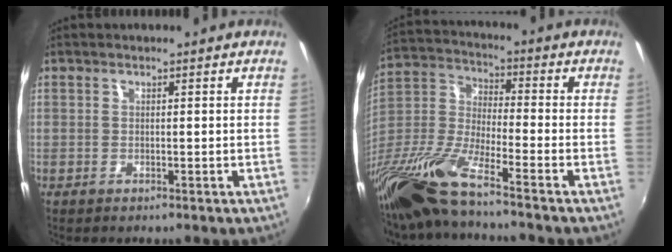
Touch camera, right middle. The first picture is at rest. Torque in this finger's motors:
{"motor_torque": [1.07, -1.07, 0.32, 0.21]}